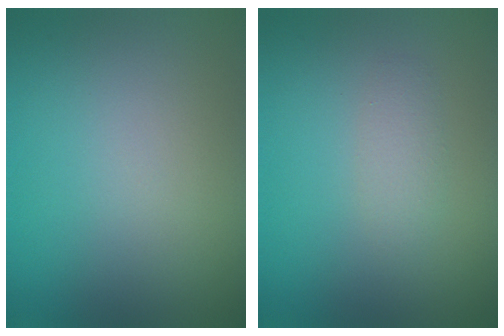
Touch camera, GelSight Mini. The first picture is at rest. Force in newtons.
{"total": 1.4, "press": 1.4, "slide": 0.1}